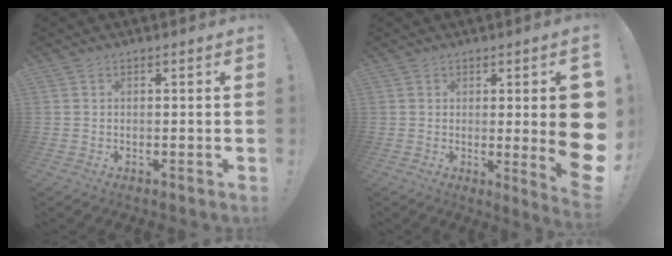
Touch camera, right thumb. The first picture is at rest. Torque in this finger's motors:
{"motor_torque": [1.09, 2.80, 1.05, -0.59, 0.27]}